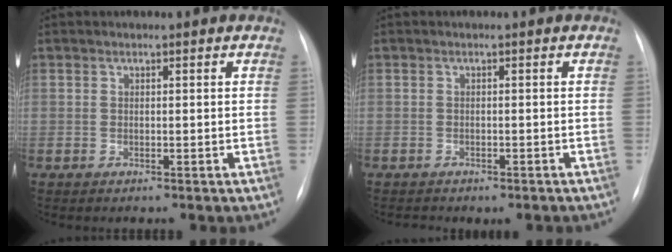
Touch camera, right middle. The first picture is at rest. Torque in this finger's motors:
{"motor_torque": [0.20, -0.20, 0.12, 0.04]}